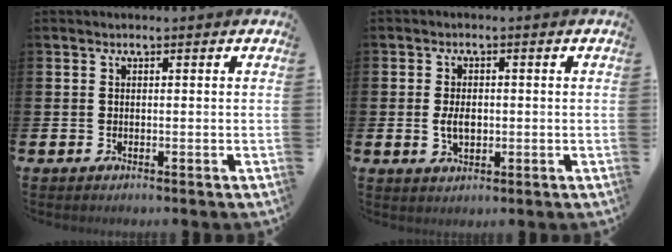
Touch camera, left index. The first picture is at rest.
{"total": 3.2, "force": [-0.1, 2.0, 2.6], "torque": [-0.041, 0.003, -0.005]}